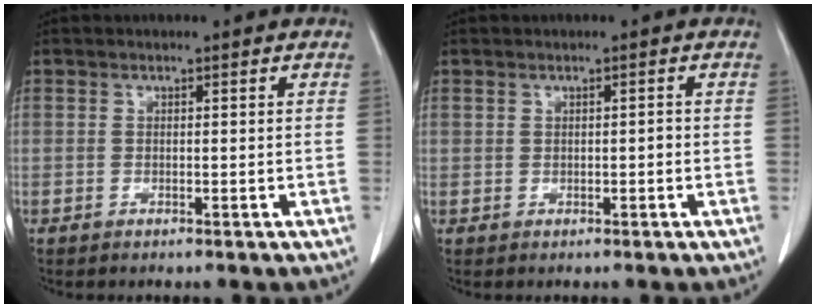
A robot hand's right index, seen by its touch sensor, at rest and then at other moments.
{"total": 0.8, "force": [0.0, 0.5, 0.6], "torque": [-0.012, 0.005, 0.001]}